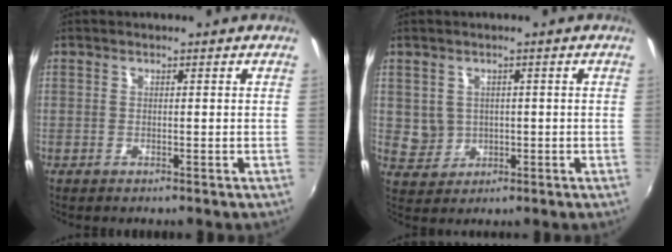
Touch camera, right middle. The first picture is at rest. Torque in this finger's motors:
{"motor_torque": [-0.18, 0.00, -0.01, 0.00]}